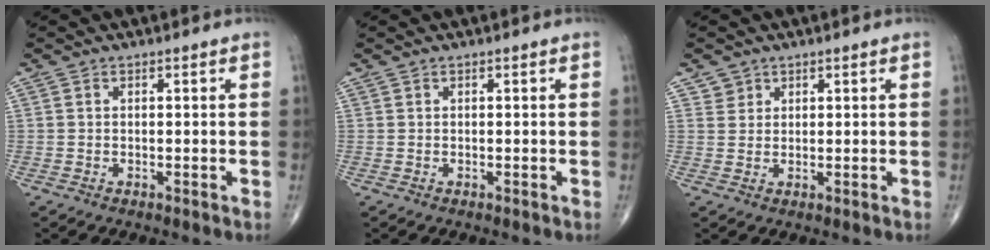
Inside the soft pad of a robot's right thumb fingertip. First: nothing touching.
{"total": 0.0}
{"total": 2.1, "force": [1.2, 1.6, -0.1], "torque": [0.022, -0.005, 0.013]}